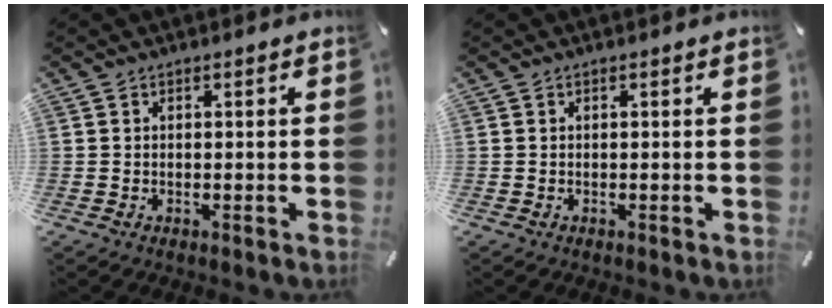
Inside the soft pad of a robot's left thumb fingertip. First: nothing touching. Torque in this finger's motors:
{"motor_torque": [0.00, 0.00, -0.02, 0.00, 0.00]}